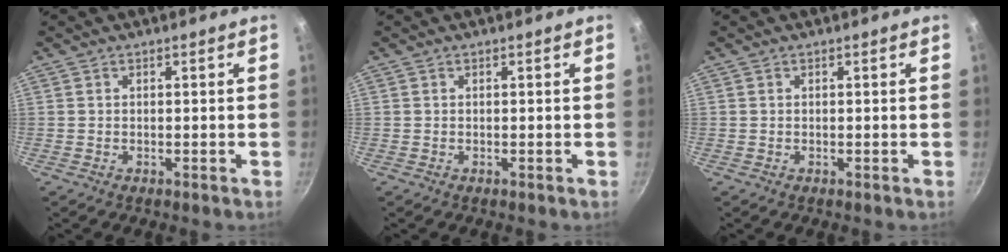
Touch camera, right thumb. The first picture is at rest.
{"total": 0.0}
{"total": 0.0}